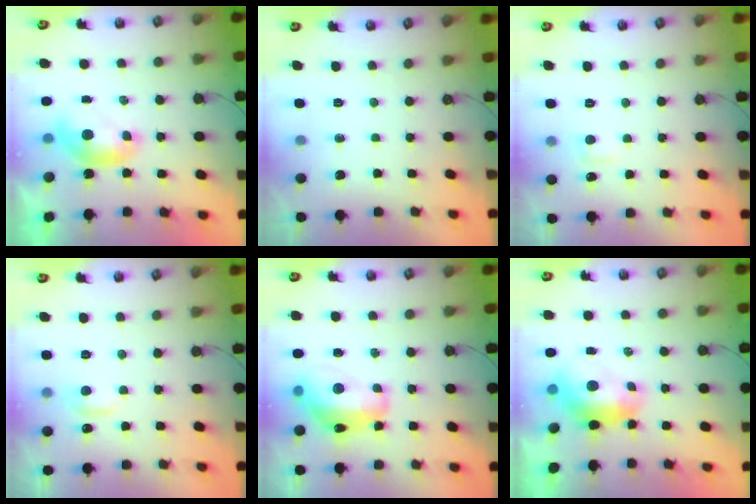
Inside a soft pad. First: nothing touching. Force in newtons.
{"total": 0.0}
{"total": 1.6, "press": 1.5, "slide": 0.6}
{"total": 0.9, "press": 0.8, "slide": 0.5}
{"total": 8.8, "press": 8.7, "slide": 0.9}
{"total": 1.8, "press": 1.6, "slide": 0.7}